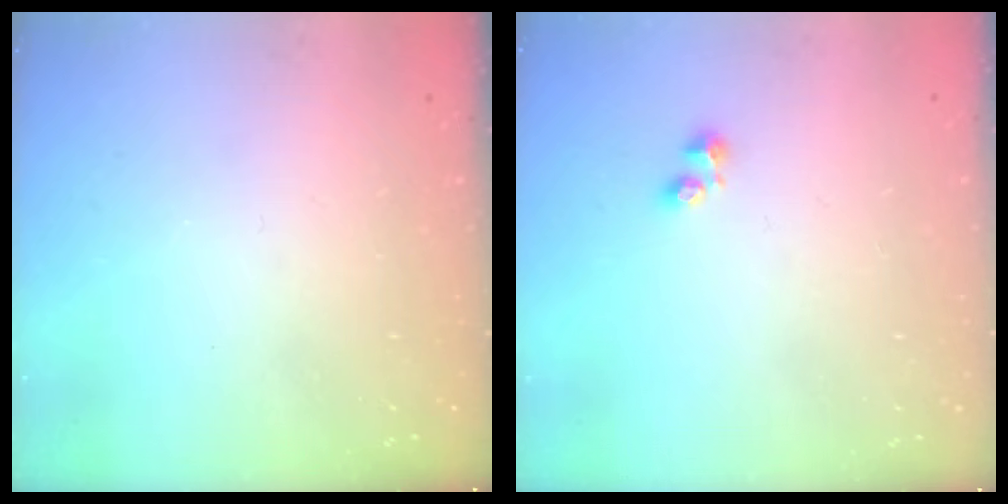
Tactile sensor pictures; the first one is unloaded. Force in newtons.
{"total": 1.8, "press": 1.7, "slide": 0.4}